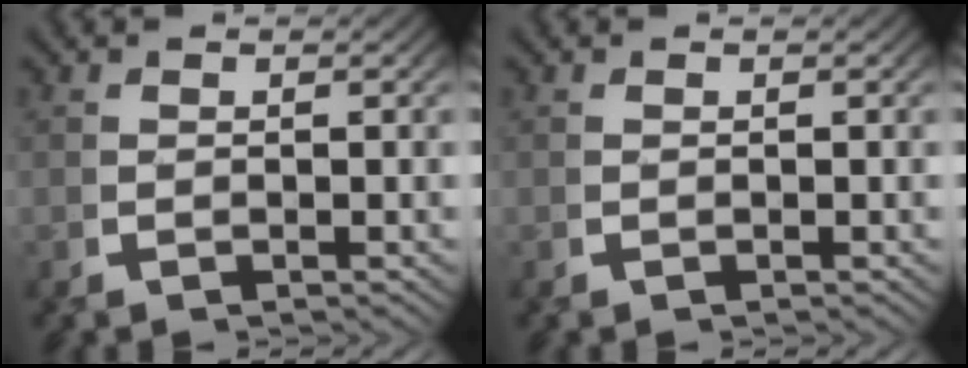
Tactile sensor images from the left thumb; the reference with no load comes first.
{"total": 0.0}